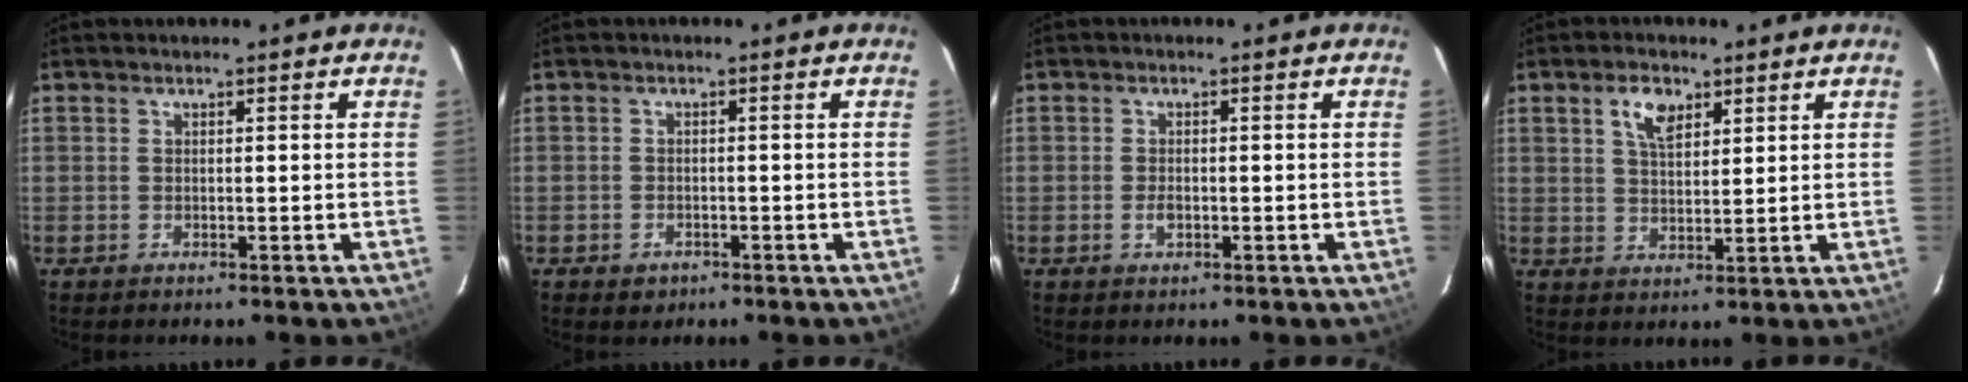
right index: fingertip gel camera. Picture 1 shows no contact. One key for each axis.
{"total": 2.4, "fx": -1.4, "fy": 1.8, "fz": 0.7, "tx": -0.017, "ty": 0.002, "tz": -0.016}
{"total": 1.6, "fx": -0.5, "fy": 1.0, "fz": 1.2, "tx": -0.023, "ty": 0.000, "tz": -0.009}
{"total": 5.3, "fx": 2.8, "fy": 2.8, "fz": 3.6, "tx": -0.062, "ty": 0.008, "tz": 0.052}